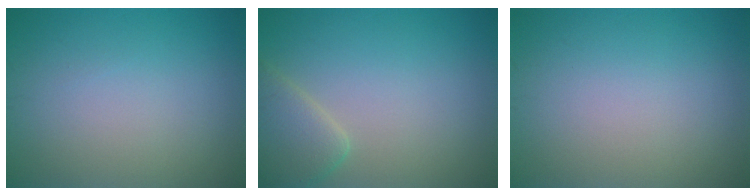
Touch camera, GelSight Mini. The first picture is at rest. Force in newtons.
{"total": 3.3, "press": 3.3, "slide": 0.2}
{"total": 0.0}